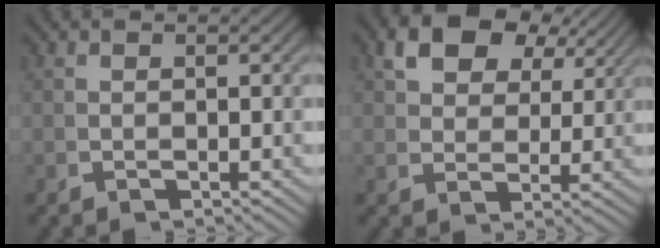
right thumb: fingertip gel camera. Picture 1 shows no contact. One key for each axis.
{"total": 6.8, "fx": 4.6, "fy": 3.3, "fz": 3.7, "tx": -0.069, "ty": 0.011, "tz": 0.082}